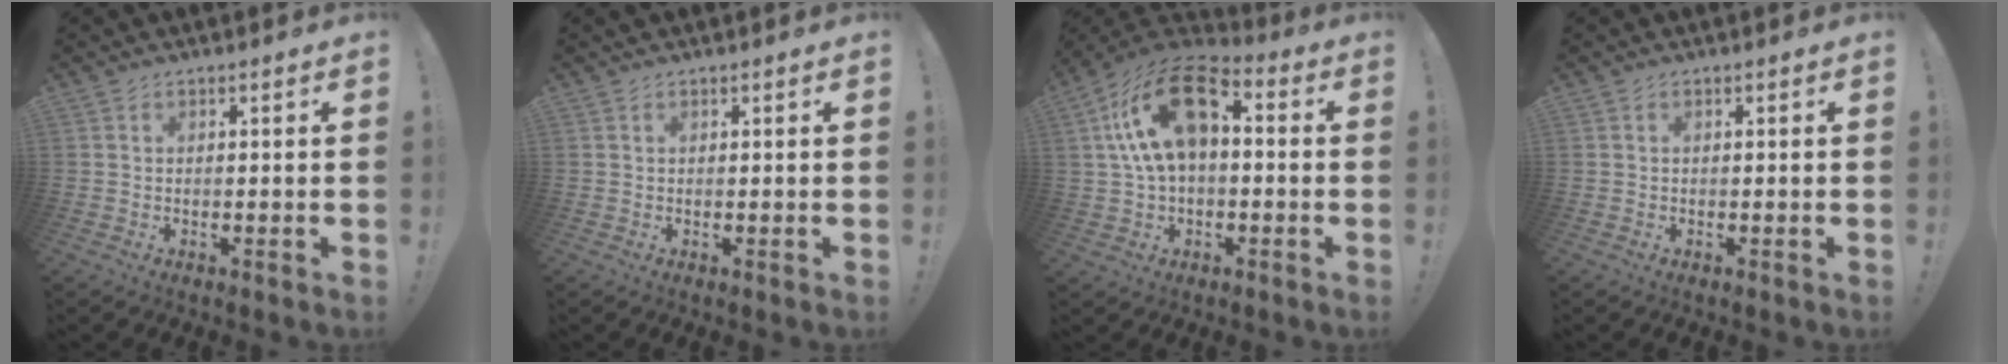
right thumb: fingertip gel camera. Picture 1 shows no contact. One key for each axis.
{"total": 0.8, "fx": -0.7, "fy": -0.4, "fz": -0.2, "tx": 0.004, "ty": 0.006, "tz": -0.014}
{"total": 17.9, "fx": 4.6, "fy": 10.8, "fz": 13.5, "tx": -0.236, "ty": 0.004, "tz": 0.086}
{"total": 0.0}